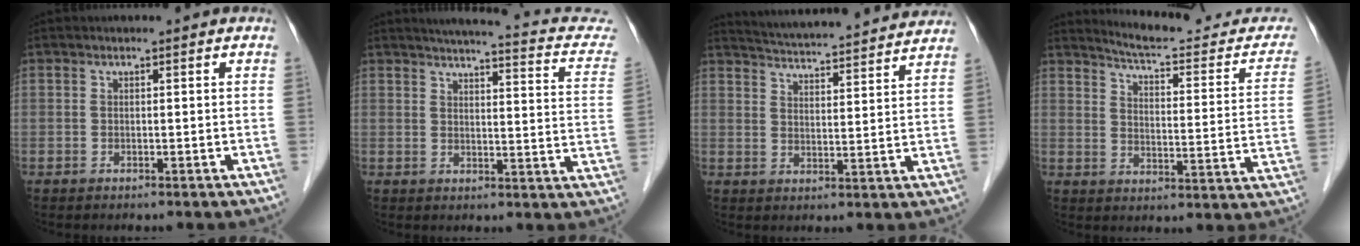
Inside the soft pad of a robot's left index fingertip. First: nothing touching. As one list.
[{"total": 16.4, "force": [13.9, 3.1, 8.1], "torque": [-0.093, -0.016, 0.138]}, {"total": 19.9, "force": [18.8, 1.2, 6.5], "torque": [-0.105, 0.001, 0.249]}, {"total": 17.3, "force": [16.2, 2.7, 5.4], "torque": [-0.061, -0.054, 0.191]}]